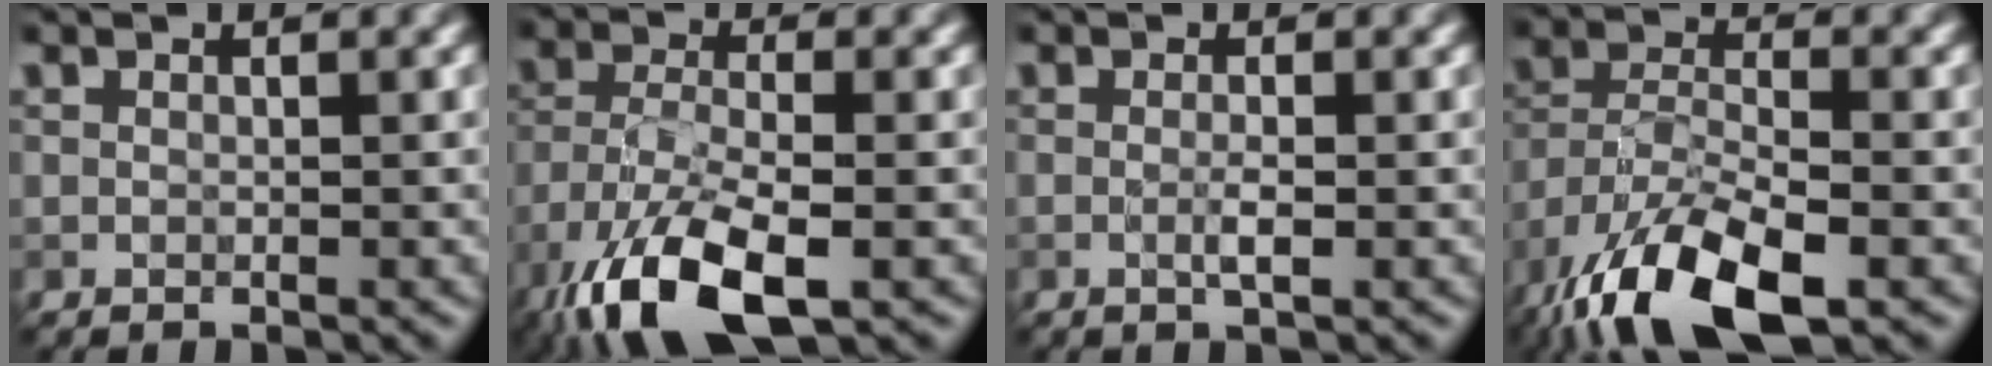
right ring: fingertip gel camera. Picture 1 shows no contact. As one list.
[{"total": 10.6, "force": [-6.0, 4.1, 7.7], "torque": [-0.168, -0.024, -0.118]}, {"total": 1.4, "force": [-0.2, 0.2, 1.4], "torque": [-0.025, -0.005, -0.004]}, {"total": 12.6, "force": [-7.9, 4.7, 8.6], "torque": [-0.178, -0.019, -0.149]}]